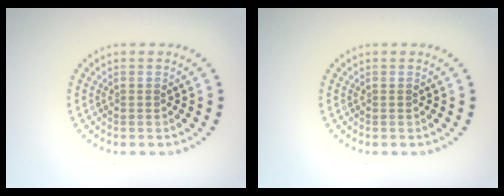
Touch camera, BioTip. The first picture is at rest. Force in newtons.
{"total": 0.0}